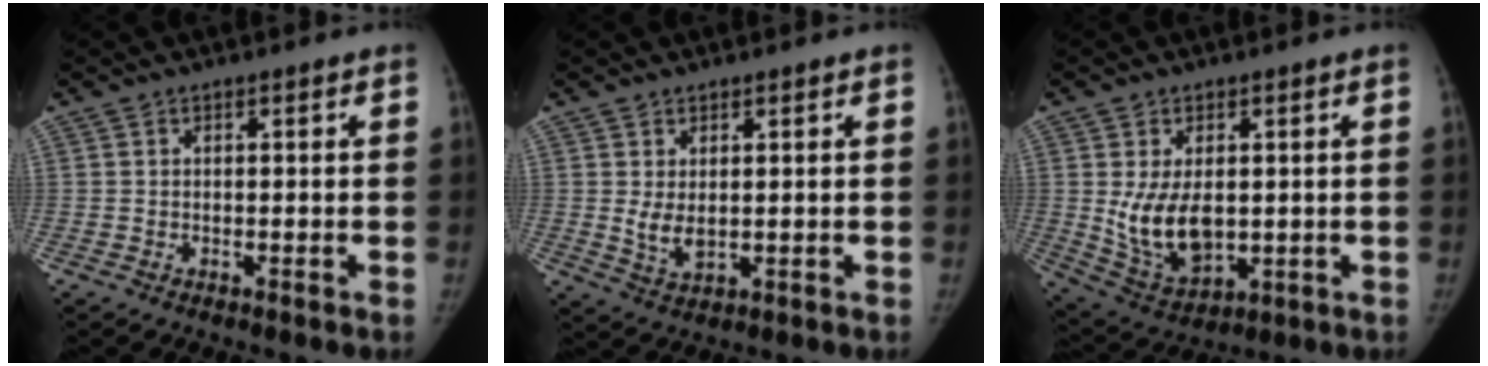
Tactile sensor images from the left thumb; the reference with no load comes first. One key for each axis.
{"total": 4.2, "fx": 0.9, "fy": 2.4, "fz": 3.2, "tx": -0.053, "ty": -0.016, "tz": 0.026}
{"total": 10.8, "fx": 0.5, "fy": 6.8, "fz": 8.4, "tx": -0.133, "ty": -0.016, "tz": 0.033}